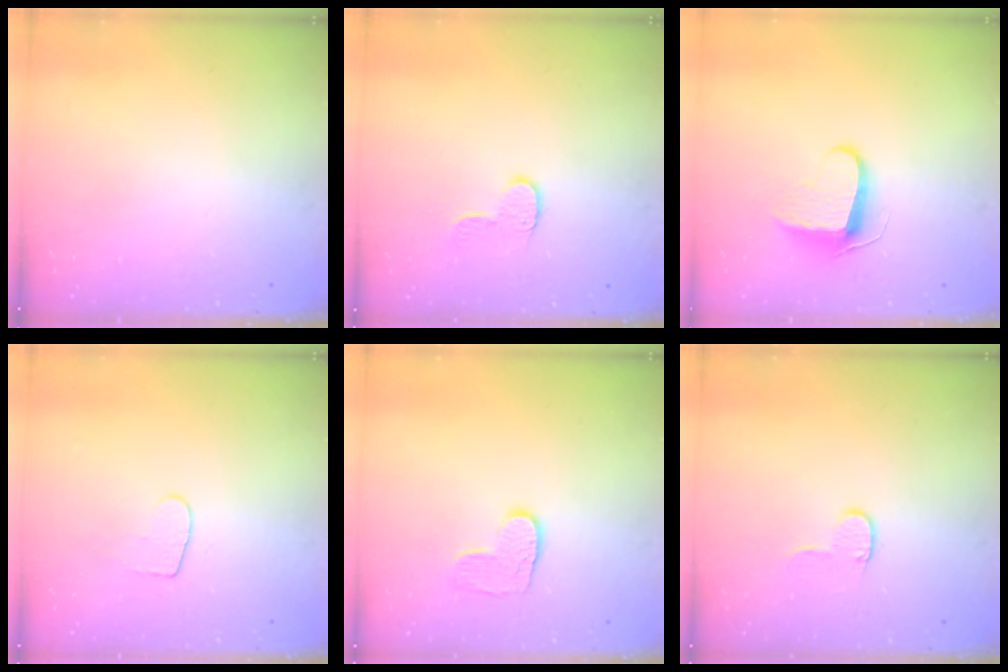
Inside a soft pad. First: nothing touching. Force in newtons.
{"total": 6.8, "press": 6.8, "slide": 0.2}
{"total": 9.6, "press": 9.6, "slide": 0.8}
{"total": 4.3, "press": 4.2, "slide": 0.3}
{"total": 6.6, "press": 6.6, "slide": 0.3}
{"total": 5.1, "press": 5.1, "slide": 0.5}